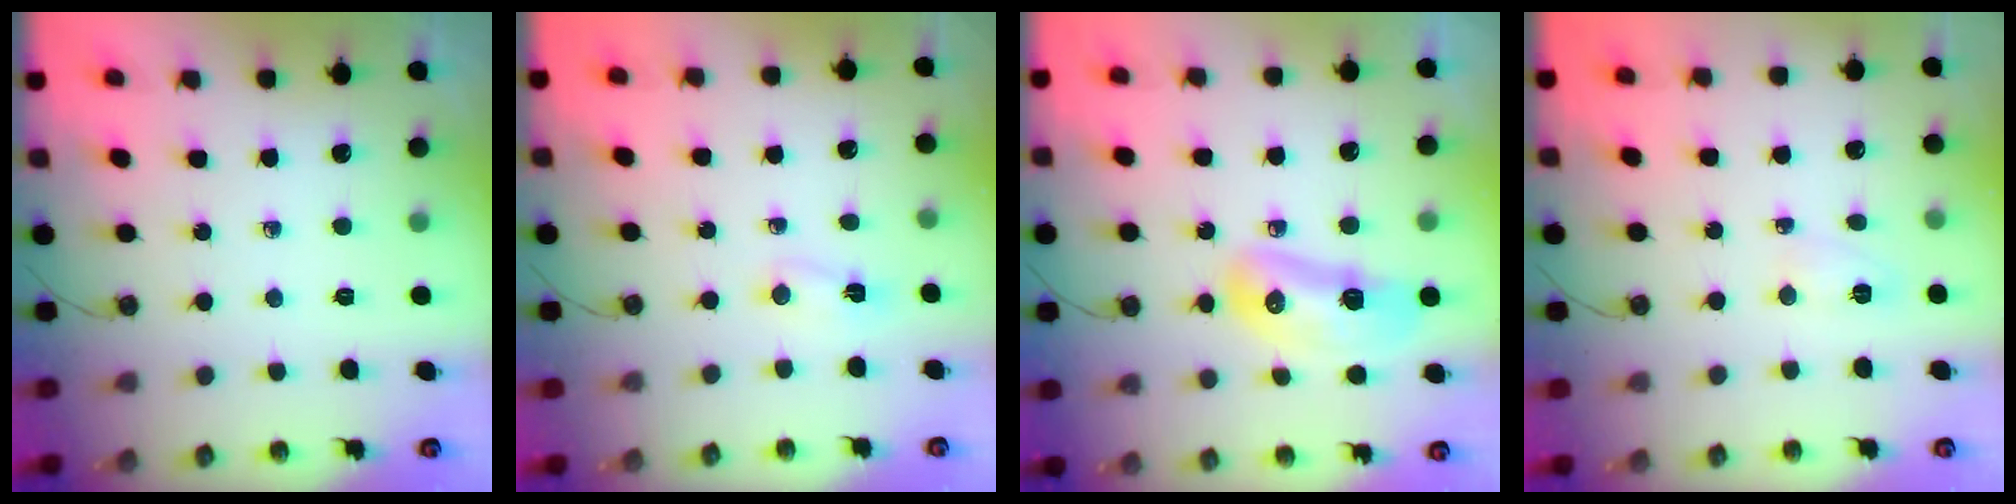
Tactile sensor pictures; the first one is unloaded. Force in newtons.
{"total": 2.4, "press": 2.4, "slide": 0.5}
{"total": 10.6, "press": 10.5, "slide": 1.5}
{"total": 3.8, "press": 3.8, "slide": 0.7}